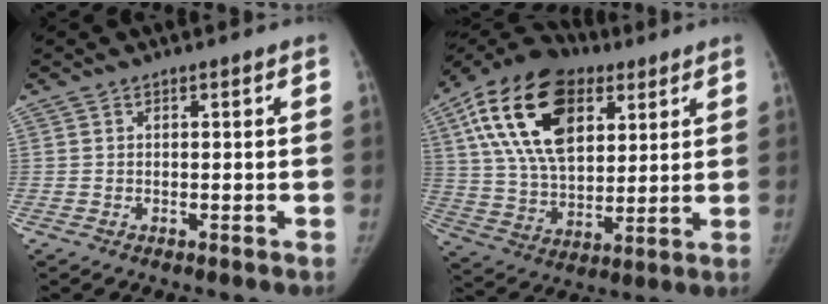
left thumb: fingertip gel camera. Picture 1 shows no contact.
{"total": 23.1, "force": [9.1, 14.0, 16.0], "torque": [-0.285, -0.004, 0.156]}